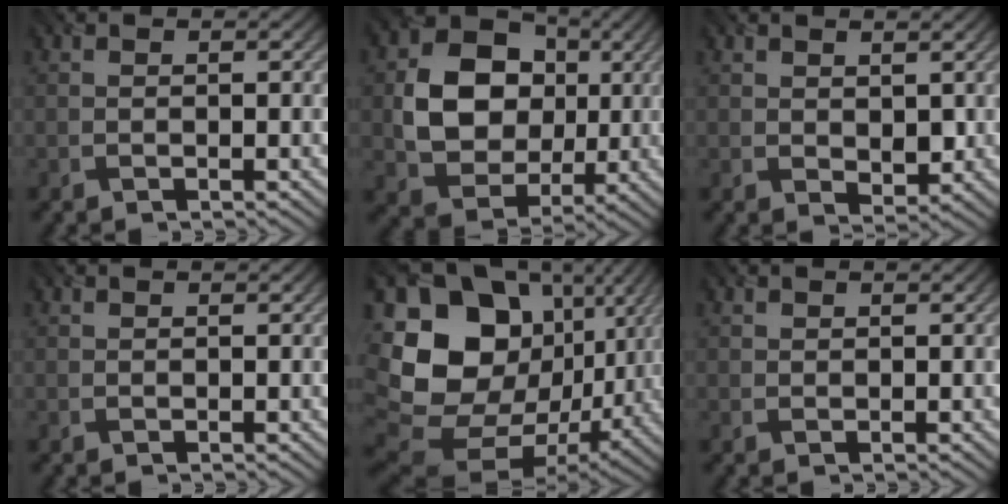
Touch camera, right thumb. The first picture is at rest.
{"total": 11.6, "force": [1.0, 9.4, 6.7], "torque": [-0.137, -0.002, 0.018]}
{"total": 2.3, "force": [1.0, 1.5, 1.5], "torque": [-0.032, -0.008, 0.022]}
{"total": 0.5, "force": [0.5, 0.2, 0.1], "torque": [-0.003, 0.000, 0.010]}
{"total": 22.1, "force": [3.6, 17.6, 12.8], "torque": [-0.304, -0.002, 0.102]}
{"total": 0.8, "force": [0.7, 0.4, 0.1], "torque": [-0.003, -0.001, 0.015]}